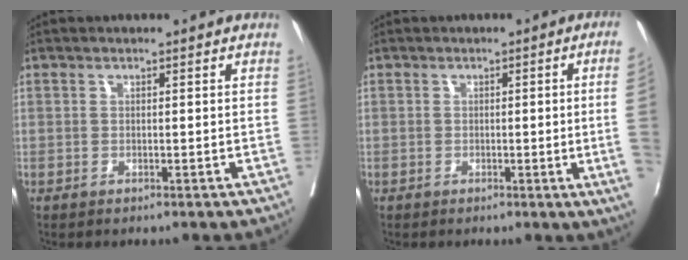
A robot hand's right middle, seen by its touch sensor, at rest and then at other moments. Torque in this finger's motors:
{"motor_torque": [0.36, -0.36, -0.40, -0.07]}